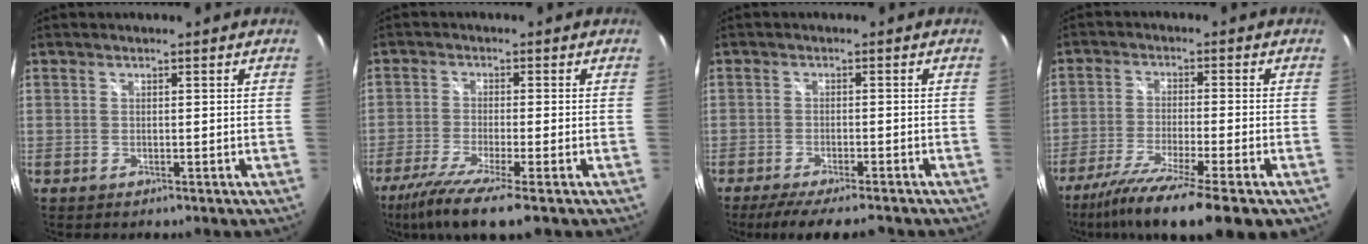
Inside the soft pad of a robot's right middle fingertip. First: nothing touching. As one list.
[{"total": 10.1, "force": [-7.1, 0.2, 7.2], "torque": [-0.164, -0.043, -0.128]}, {"total": 9.1, "force": [-7.7, 1.1, 4.6], "torque": [-0.097, -0.024, -0.122]}, {"total": 14.6, "force": [-10.6, 1.2, 10.0], "torque": [-0.195, -0.050, -0.177]}]